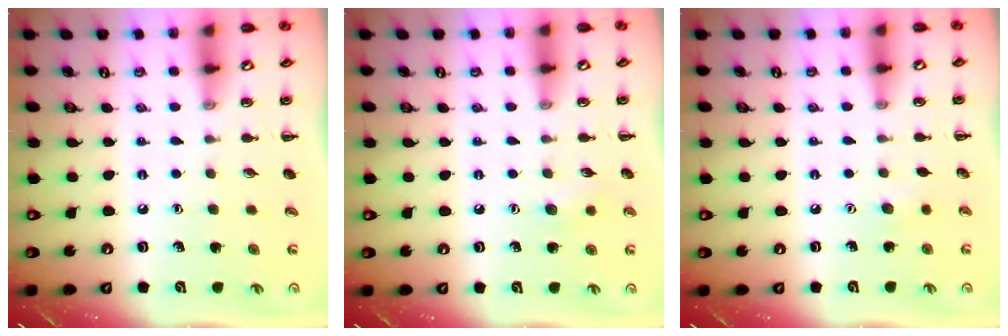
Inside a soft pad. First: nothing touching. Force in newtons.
{"total": 5.6, "press": 5.5, "slide": 1.4}
{"total": 2.8, "press": 2.8, "slide": 0.7}